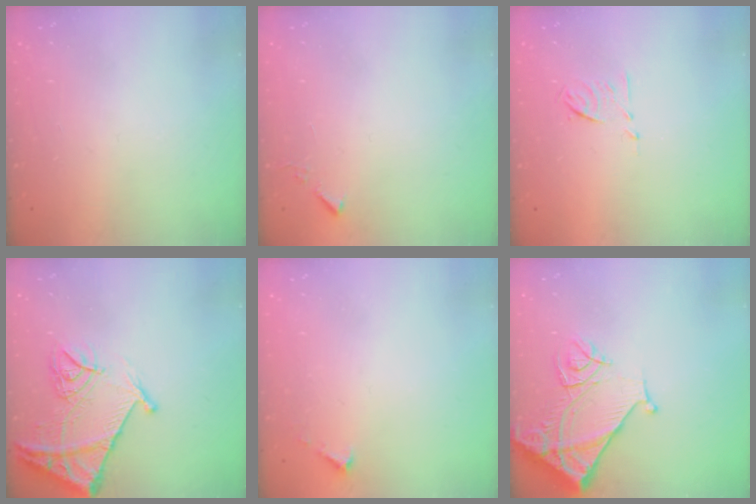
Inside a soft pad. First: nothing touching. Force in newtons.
{"total": 4.0, "press": 3.9, "slide": 0.5}
{"total": 6.6, "press": 6.5, "slide": 1.1}
{"total": 13.6, "press": 13.6, "slide": 1.5}
{"total": 2.1, "press": 2.1, "slide": 0.2}
{"total": 12.4, "press": 12.3, "slide": 1.6}